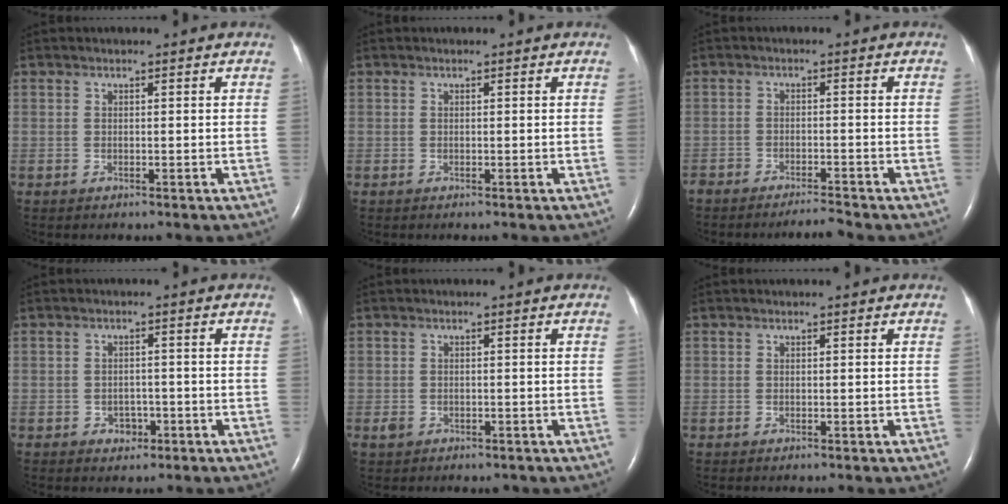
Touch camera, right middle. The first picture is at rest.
{"total": 0.0}
{"total": 2.7, "force": [-2.6, -0.3, 0.5], "torque": [-0.010, -0.011, -0.046]}
{"total": 2.4, "force": [-1.1, 1.9, 1.0], "torque": [-0.011, 0.005, -0.011]}
{"total": 1.8, "force": [-1.0, 1.3, 0.8], "torque": [-0.020, 0.001, -0.008]}
{"total": 0.0}